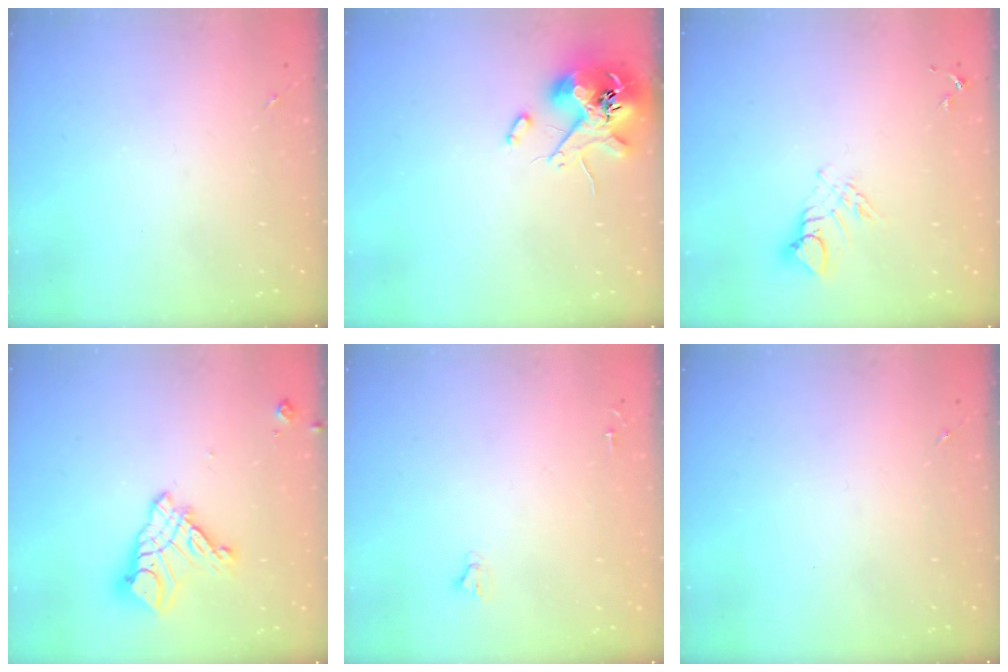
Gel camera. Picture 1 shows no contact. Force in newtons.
{"total": 11.8, "press": 11.6, "slide": 1.8}
{"total": 6.5, "press": 6.5, "slide": 0.3}
{"total": 13.1, "press": 13.0, "slide": 1.3}
{"total": 2.0, "press": 2.0, "slide": 0.2}
{"total": 0.0}